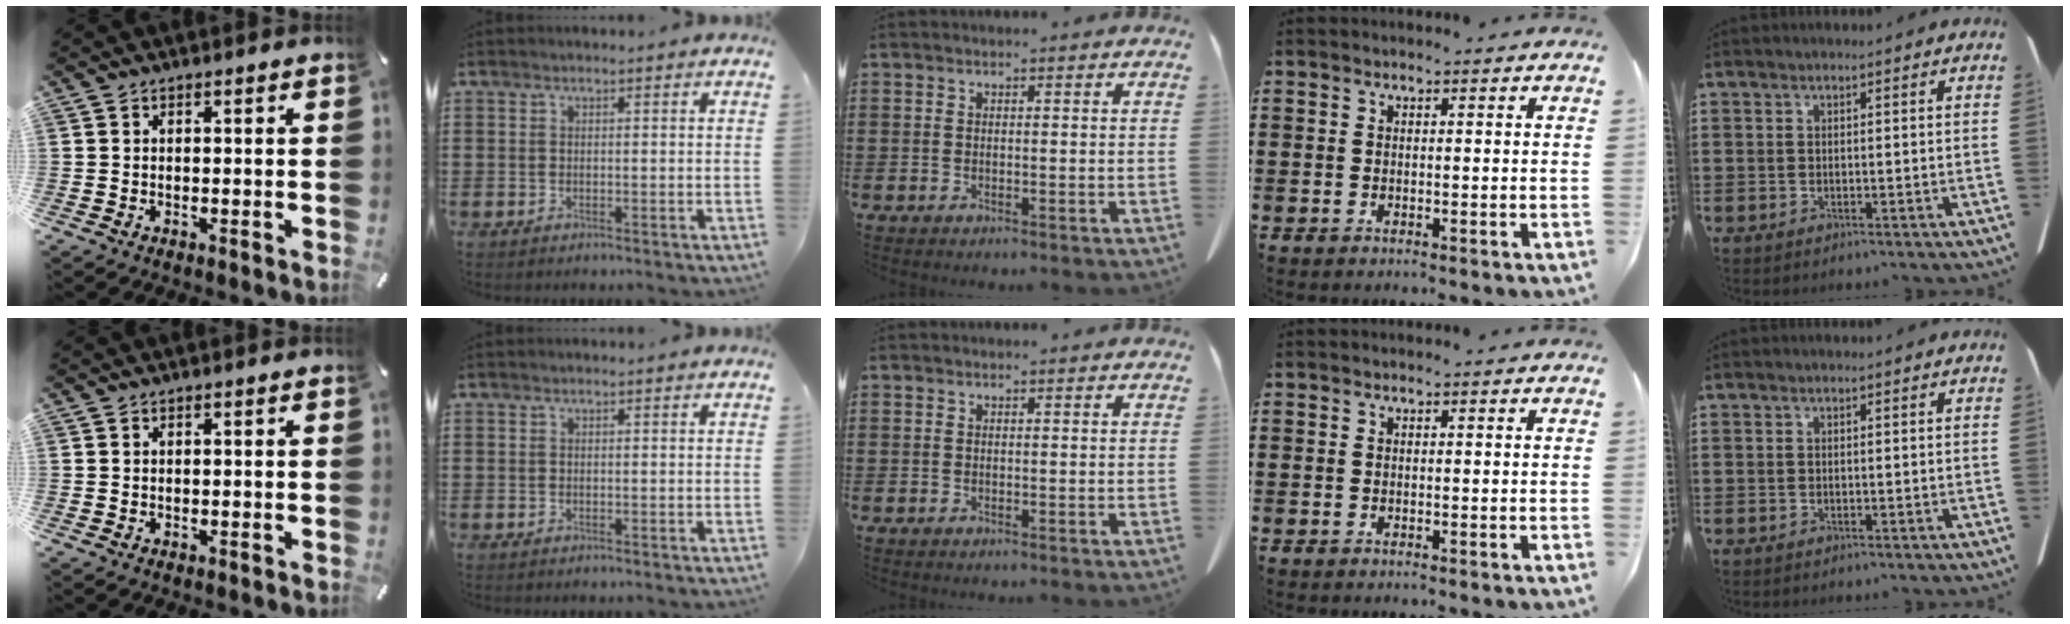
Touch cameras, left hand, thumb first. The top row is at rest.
{}